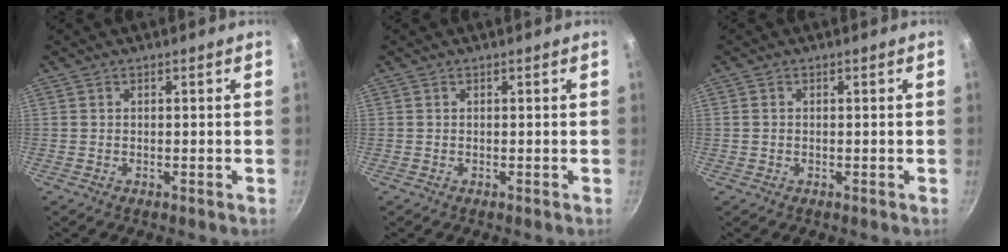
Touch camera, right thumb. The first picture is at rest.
{"total": 0.0}
{"total": 0.9, "force": [0.0, 0.8, 0.4], "torque": [-0.007, 0.003, 0.000]}